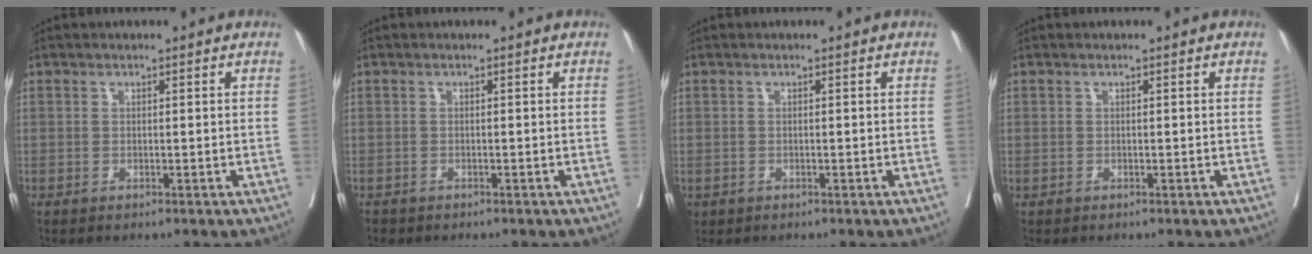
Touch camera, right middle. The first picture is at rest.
{"total": 1.1, "force": [-1.0, 0.5, 0.1], "torque": [-0.015, -0.003, -0.017]}
{"total": 0.6, "force": [-0.2, 0.5, 0.1], "torque": [-0.008, 0.002, 0.001]}
{"total": 0.0}